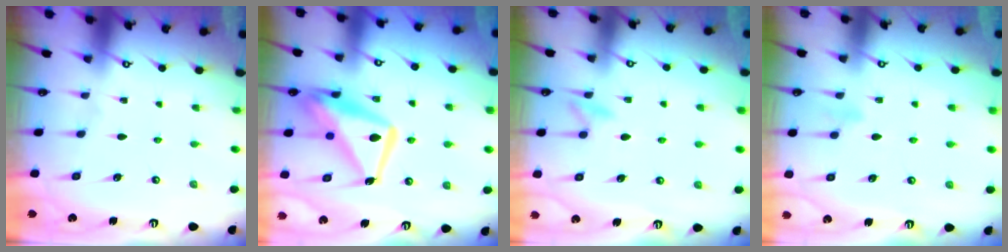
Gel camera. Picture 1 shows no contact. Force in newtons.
{"total": 15.8, "press": 15.7, "slide": 1.6}
{"total": 9.0, "press": 8.9, "slide": 1.0}
{"total": 7.7, "press": 7.5, "slide": 1.5}